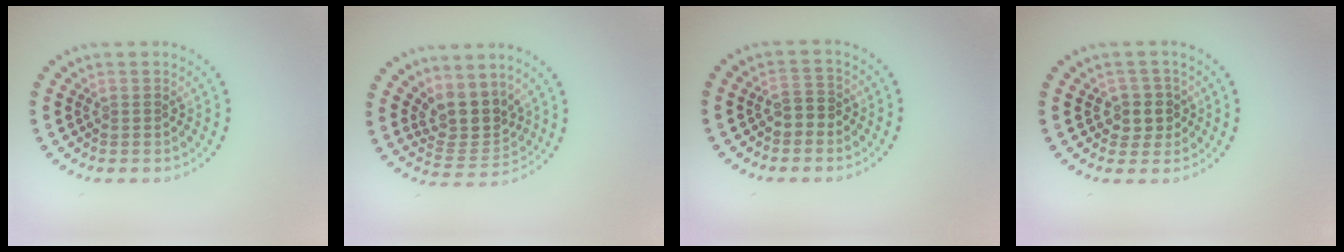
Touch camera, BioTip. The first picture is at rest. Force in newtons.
{"total": 3.9, "press": 3.1, "slide": 2.4}
{"total": 1.8, "press": 1.7, "slide": 0.7}
{"total": 2.3, "press": 2.0, "slide": 1.0}